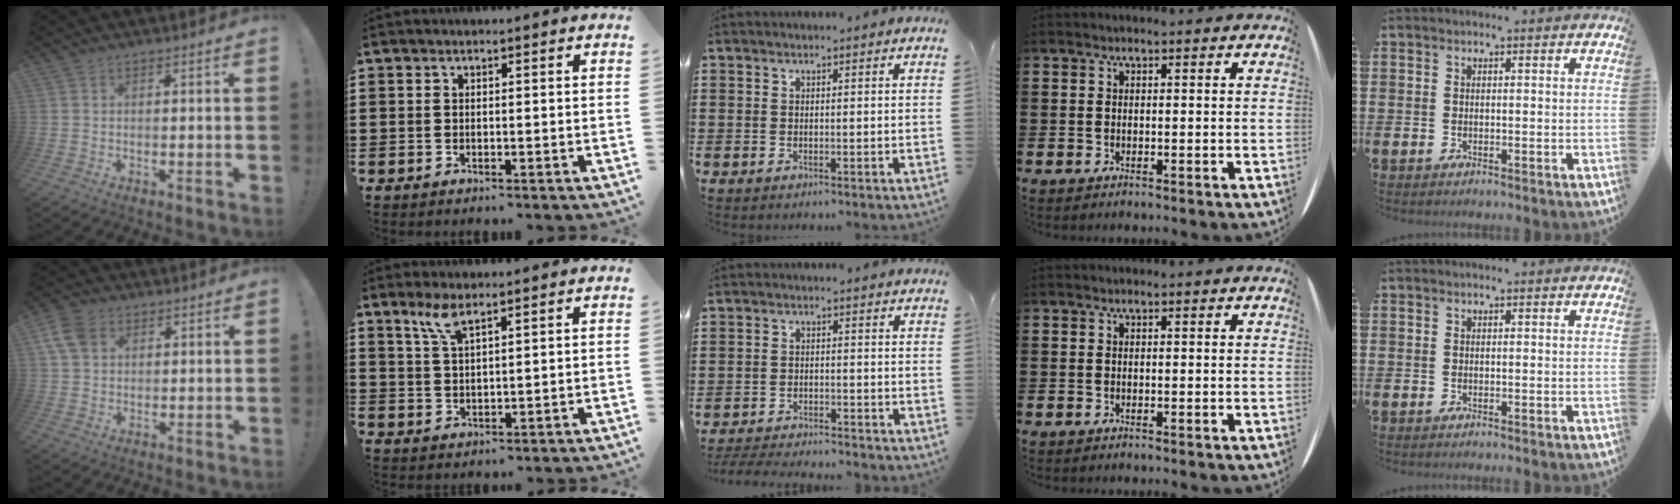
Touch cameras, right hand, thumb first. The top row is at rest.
{"thumb": {"total": 7.7, "force": [2.8, 5.7, 4.5], "torque": [-0.087, 0.005, 0.058]}, "index": {"total": 4.2, "force": [2.9, 1.0, 2.9], "torque": [-0.065, 0.003, 0.051]}, "middle": {"total": 3.7, "force": [-3.7, 0.2, 0.5], "torque": [-0.017, -0.003, -0.079]}}